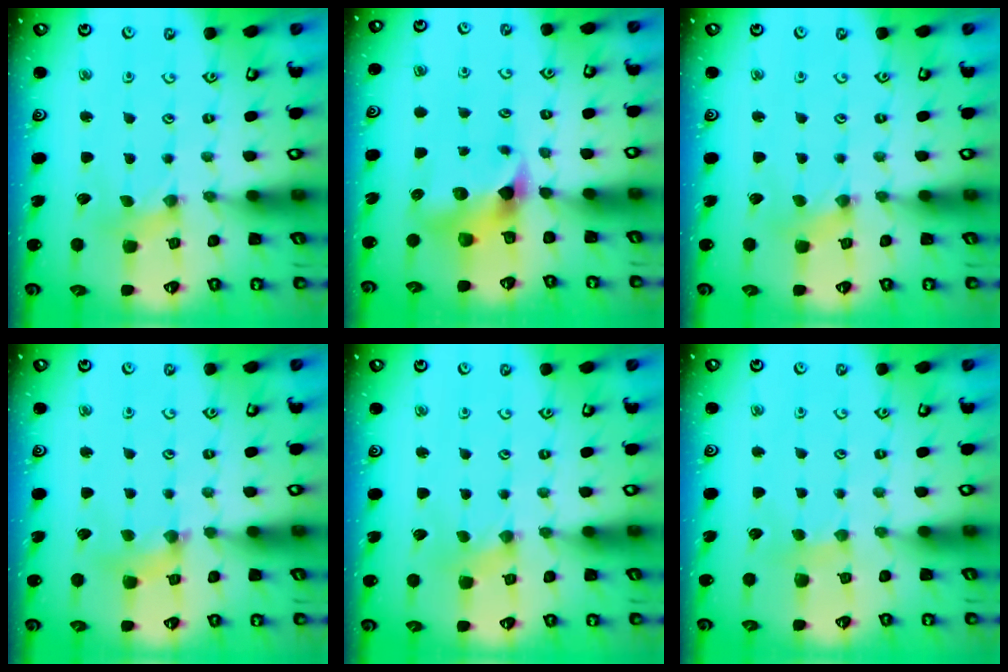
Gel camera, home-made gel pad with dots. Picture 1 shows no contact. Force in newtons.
{"total": 7.2, "press": 7.1, "slide": 0.9}
{"total": 0.6, "press": 0.6, "slide": 0.2}
{"total": 5.0, "press": 5.0, "slide": 0.5}
{"total": 0.0}
{"total": 2.5, "press": 2.4, "slide": 0.4}